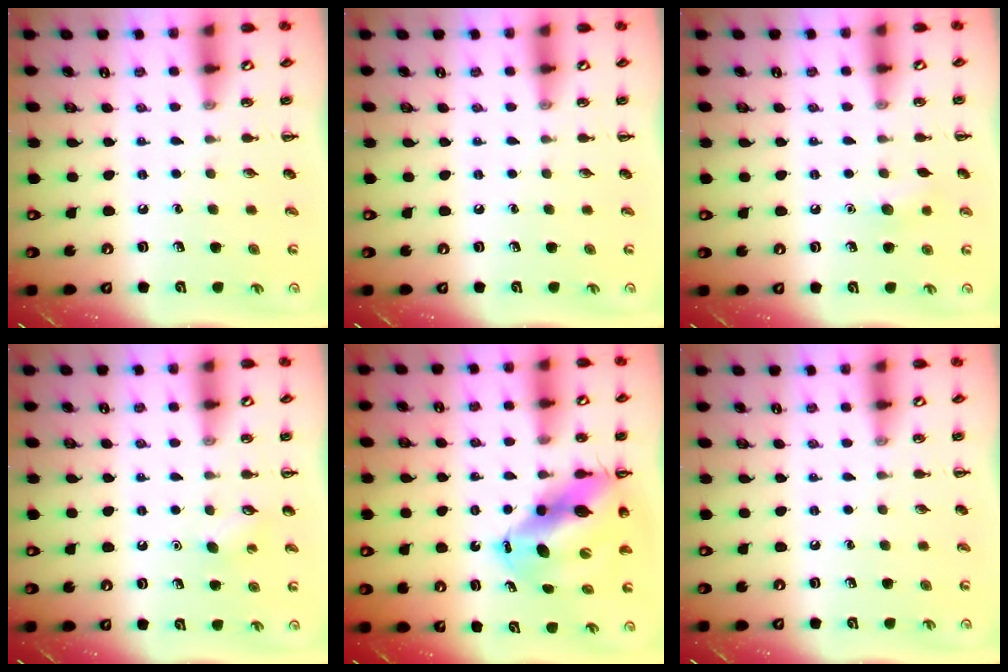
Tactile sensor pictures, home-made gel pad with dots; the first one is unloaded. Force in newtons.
{"total": 0.0}
{"total": 6.1, "press": 5.9, "slide": 1.5}
{"total": 2.9, "press": 2.8, "slide": 0.7}
{"total": 12.7, "press": 12.2, "slide": 3.7}
{"total": 0.0}